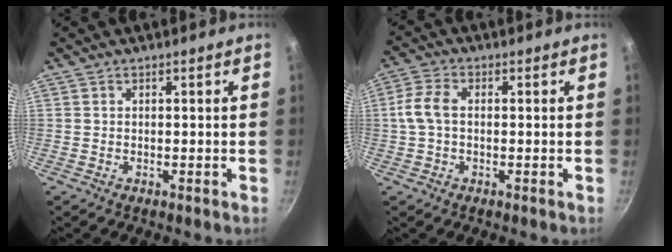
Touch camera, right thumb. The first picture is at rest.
{"total": 5.4, "force": [0.1, 3.3, 4.2], "torque": [-0.098, 0.016, -0.002]}